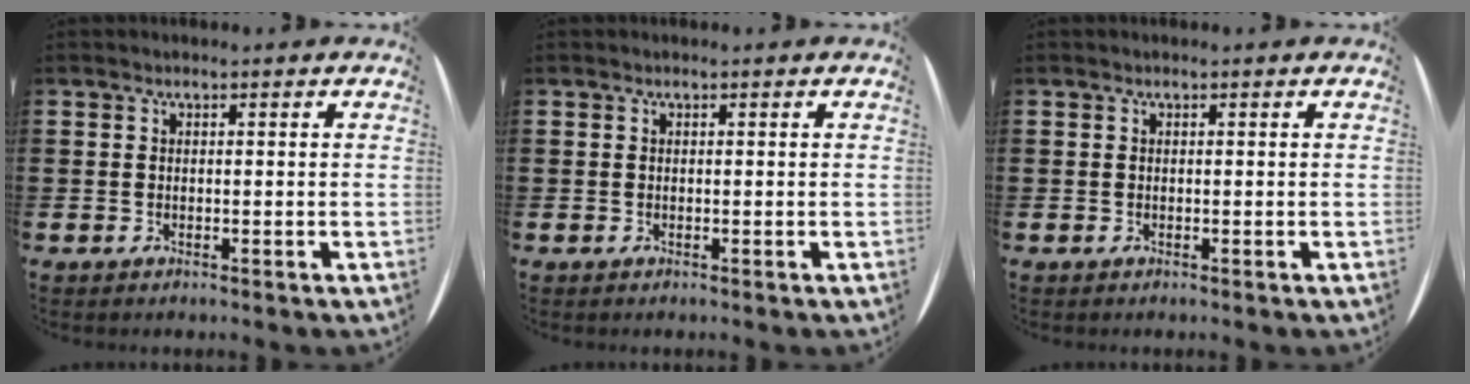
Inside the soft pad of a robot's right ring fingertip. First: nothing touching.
{"total": 0.0}
{"total": 0.0}